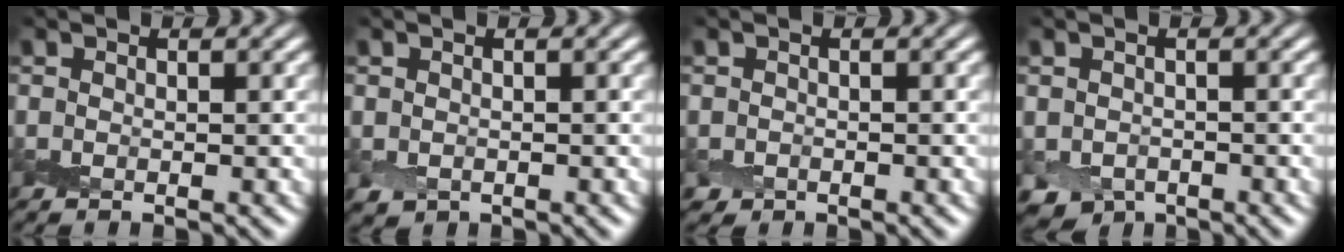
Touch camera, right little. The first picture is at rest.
{"total": 0.7, "force": [-0.2, 0.6, 0.3], "torque": [-0.006, -0.007, -0.002]}
{"total": 0.8, "force": [-0.5, 0.6, 0.0], "torque": [0.003, -0.005, -0.010]}
{"total": 3.1, "force": [-2.0, 2.0, 1.2], "torque": [-0.016, -0.013, -0.039]}